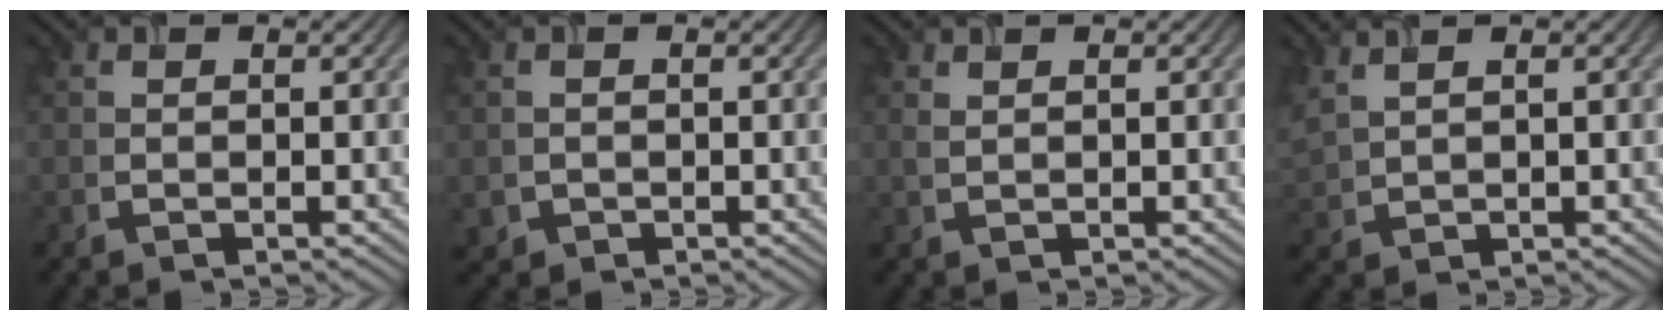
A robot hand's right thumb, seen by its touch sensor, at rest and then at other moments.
{"total": 1.4, "force": [-0.4, 1.4, 0.1], "torque": [-0.006, -0.011, -0.005]}
{"total": 0.8, "force": [0.6, 0.2, 0.5], "torque": [-0.018, -0.001, 0.014]}
{"total": 3.3, "force": [2.3, 1.2, 2.0], "torque": [-0.065, 0.009, 0.053]}